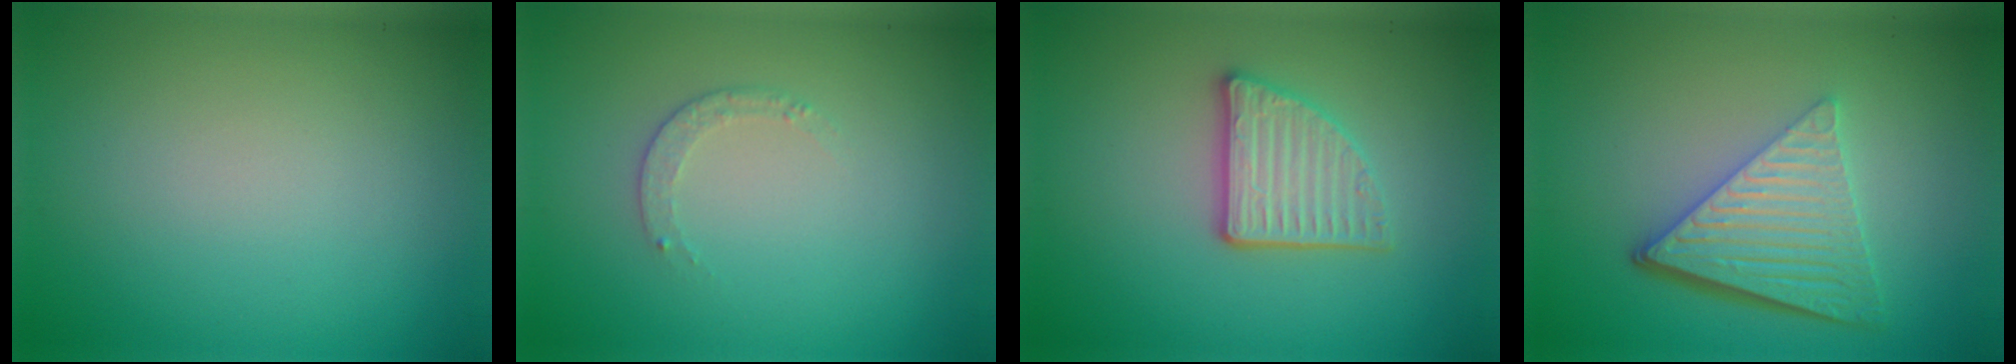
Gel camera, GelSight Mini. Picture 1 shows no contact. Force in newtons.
{"total": 0.8, "press": 0.6, "slide": 0.6}
{"total": 3.5, "press": 3.0, "slide": 1.7}
{"total": 6.5, "press": 4.3, "slide": 4.9}